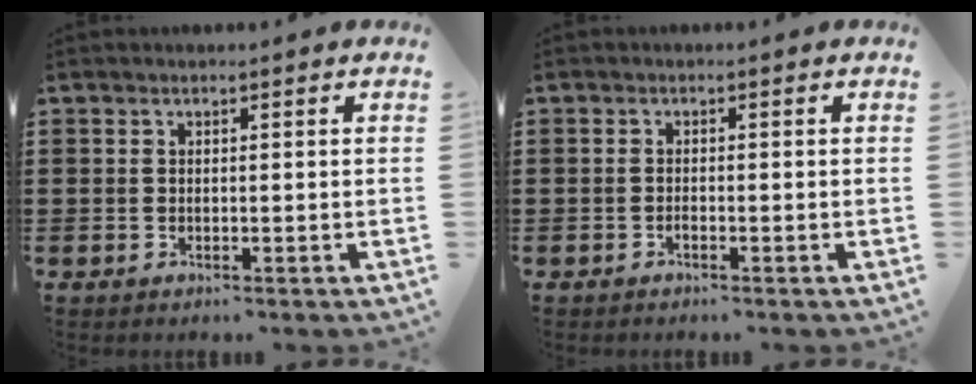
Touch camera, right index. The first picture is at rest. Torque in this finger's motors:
{"motor_torque": [0.75, 1.39, 0.07, 0.01]}